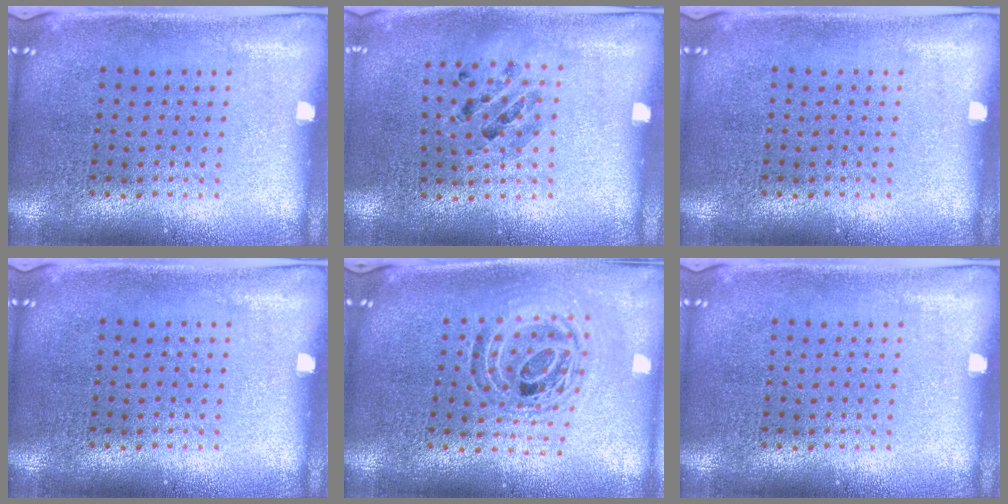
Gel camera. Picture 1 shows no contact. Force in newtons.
{"total": 0.8, "press": 0.8, "slide": 0.2}
{"total": 0.0}
{"total": 0.0}
{"total": 1.1, "press": 1.0, "slide": 0.4}
{"total": 0.0}